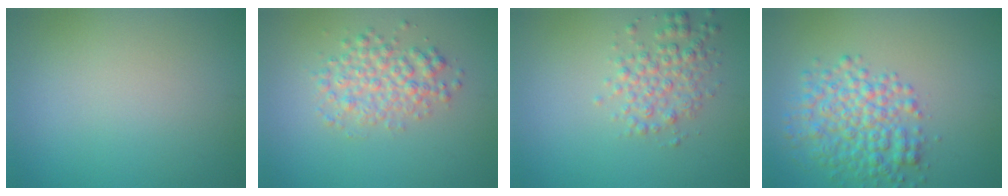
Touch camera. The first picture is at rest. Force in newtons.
{"total": 3.3, "press": 3.3, "slide": 0.1}
{"total": 2.8, "press": 2.8, "slide": 0.0}
{"total": 5.2, "press": 5.2, "slide": 0.0}